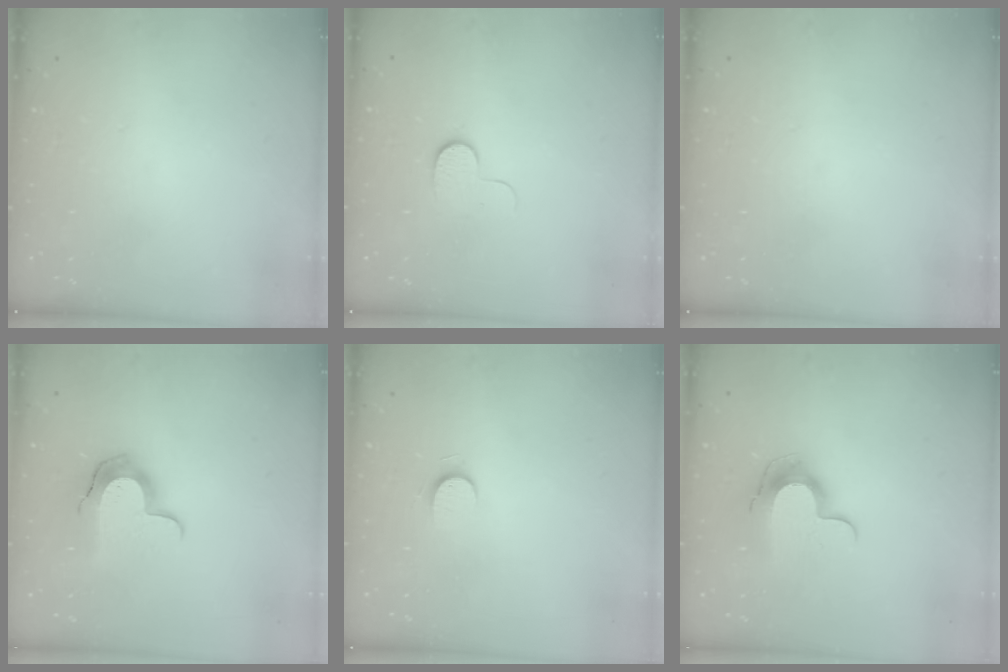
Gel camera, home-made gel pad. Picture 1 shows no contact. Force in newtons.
{"total": 5.5, "press": 5.4, "slide": 0.8}
{"total": 0.0}
{"total": 10.8, "press": 10.7, "slide": 0.7}
{"total": 5.2, "press": 5.2, "slide": 0.6}
{"total": 11.2, "press": 11.1, "slide": 0.7}